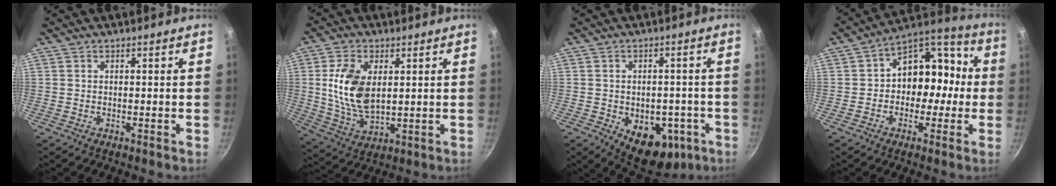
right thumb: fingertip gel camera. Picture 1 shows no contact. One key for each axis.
{"total": 12.4, "fx": 2.1, "fy": 7.0, "fz": 10.1, "tx": -0.190, "ty": -0.014, "tz": 0.050}
{"total": 12.4, "fx": -5.1, "fy": 7.7, "fz": 8.3, "tx": -0.091, "ty": 0.019, "tz": -0.057}
{"total": 14.4, "fx": 0.0, "fy": 9.7, "fz": 10.6, "tx": -0.095, "ty": 0.048, "tz": -0.016}